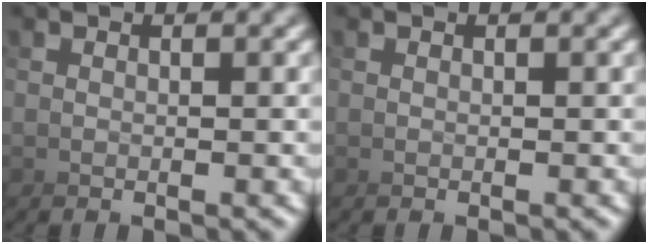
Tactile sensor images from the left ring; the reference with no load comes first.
{"total": 0.0}